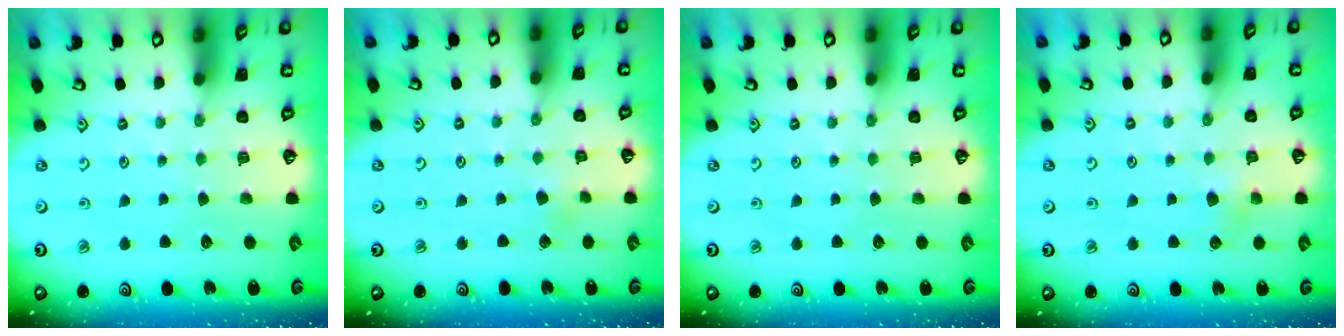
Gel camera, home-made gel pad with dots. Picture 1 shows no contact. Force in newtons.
{"total": 1.8, "press": 1.7, "slide": 0.4}
{"total": 0.0}
{"total": 4.0, "press": 4.0, "slide": 0.2}